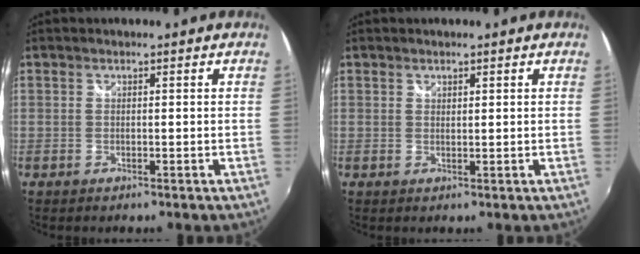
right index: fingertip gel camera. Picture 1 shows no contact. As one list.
[{"total": 0.7, "force": [0.6, 0.3, 0.2], "torque": [-0.003, 0.000, 0.011]}]